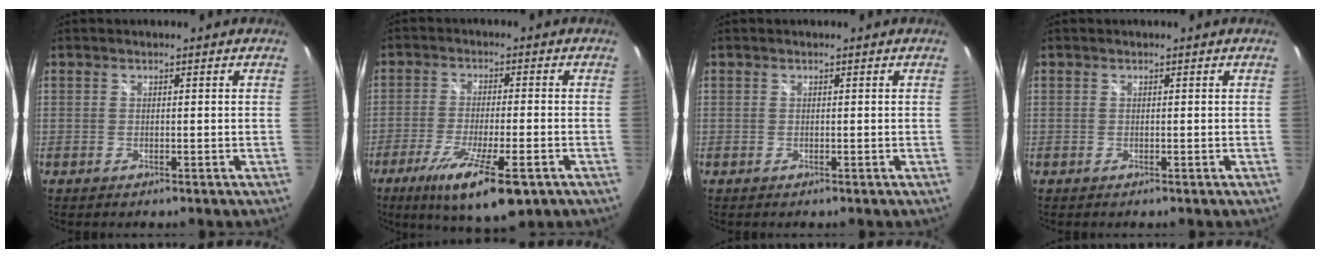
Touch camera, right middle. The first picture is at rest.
{"total": 13.8, "force": [-7.9, 3.0, 10.9], "torque": [-0.211, -0.048, -0.132]}
{"total": 0.0}
{"total": 0.0}